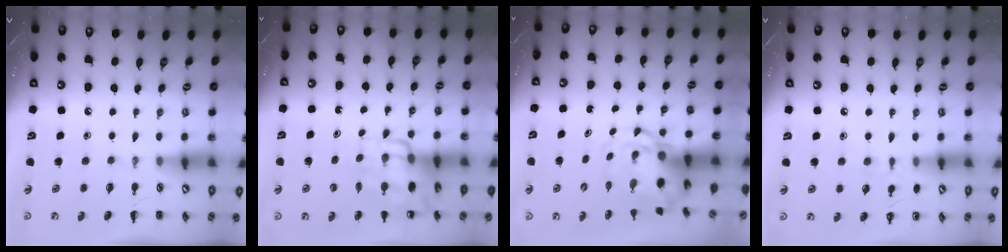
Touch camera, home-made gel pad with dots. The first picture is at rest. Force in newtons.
{"total": 12.1, "press": 11.7, "slide": 3.1}
{"total": 5.9, "press": 5.6, "slide": 2.0}
{"total": 5.6, "press": 5.4, "slide": 1.6}